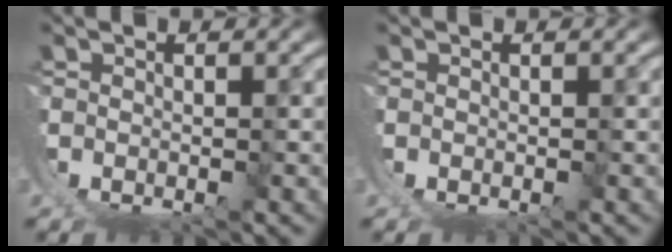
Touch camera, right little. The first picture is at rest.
{"total": 0.0}